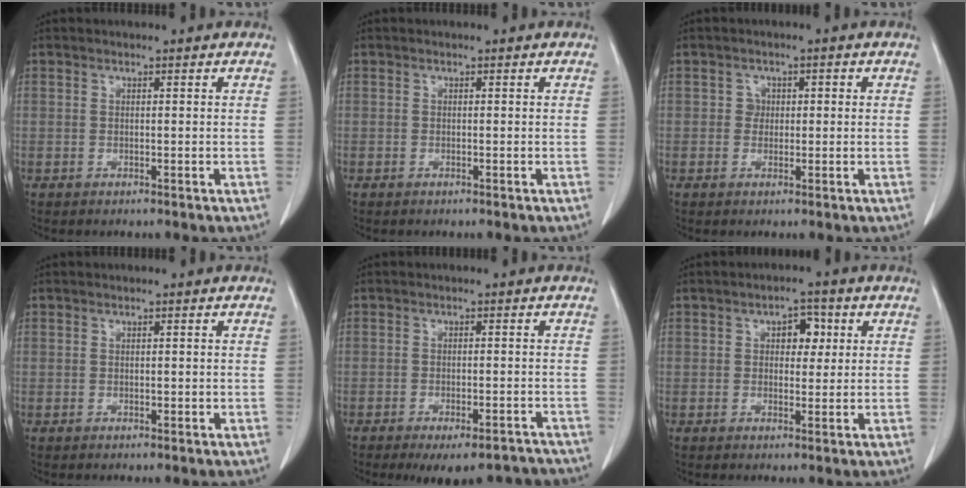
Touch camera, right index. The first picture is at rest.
{"total": 0.0}
{"total": 1.8, "force": [0.2, 1.7, 0.6], "torque": [-0.003, 0.006, 0.004]}
{"total": 0.7, "force": [0.1, 0.5, 0.4], "torque": [-0.004, 0.001, 0.005]}
{"total": 10.4, "force": [-8.8, 3.4, 4.4], "torque": [-0.046, 0.010, -0.108]}
{"total": 3.9, "force": [1.1, 2.3, 2.9], "torque": [-0.037, 0.010, 0.015]}